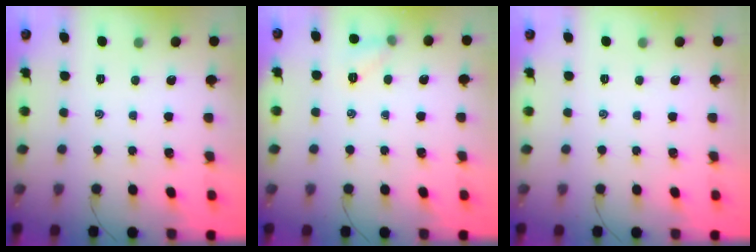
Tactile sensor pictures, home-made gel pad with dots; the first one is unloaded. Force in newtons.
{"total": 5.8, "press": 5.6, "slide": 1.7}
{"total": 0.0}